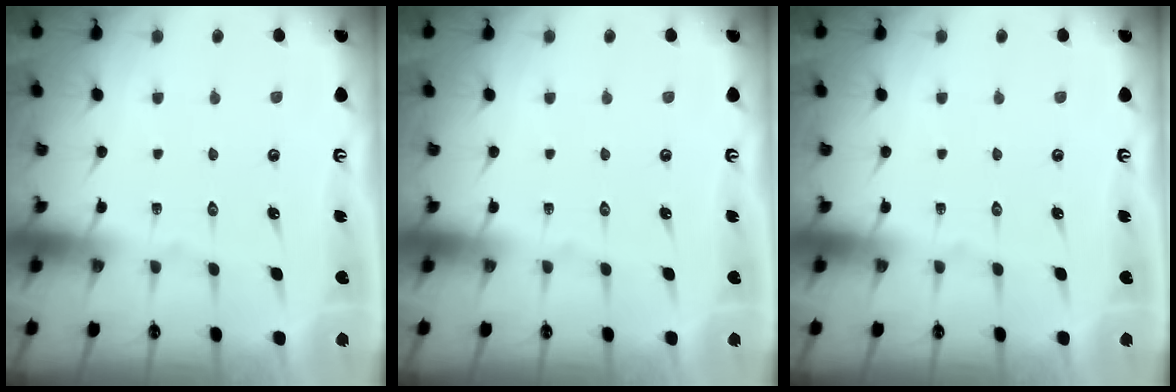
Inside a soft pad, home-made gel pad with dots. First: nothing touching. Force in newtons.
{"total": 0.0}
{"total": 0.0}